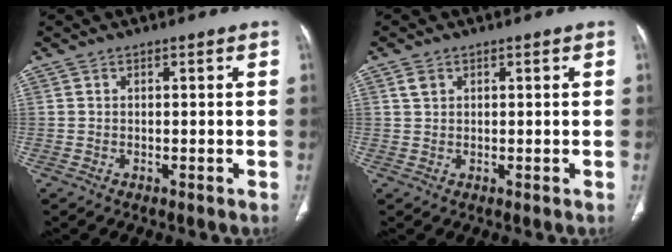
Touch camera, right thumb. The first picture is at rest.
{"total": 1.7, "force": [0.8, 1.2, 0.8], "torque": [-0.013, 0.003, 0.018]}